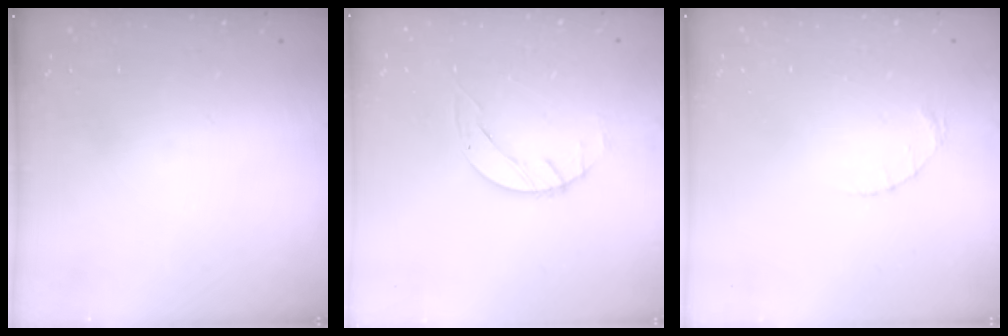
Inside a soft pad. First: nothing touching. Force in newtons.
{"total": 1.4, "press": 1.4, "slide": 0.2}
{"total": 1.2, "press": 1.1, "slide": 0.2}